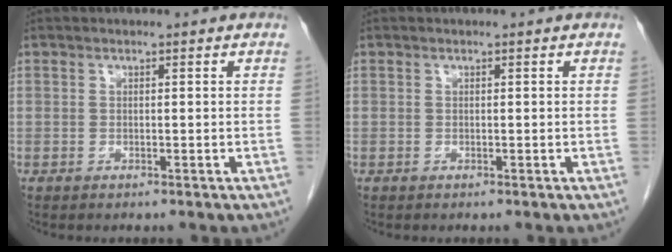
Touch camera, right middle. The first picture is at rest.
{"total": 0.0}